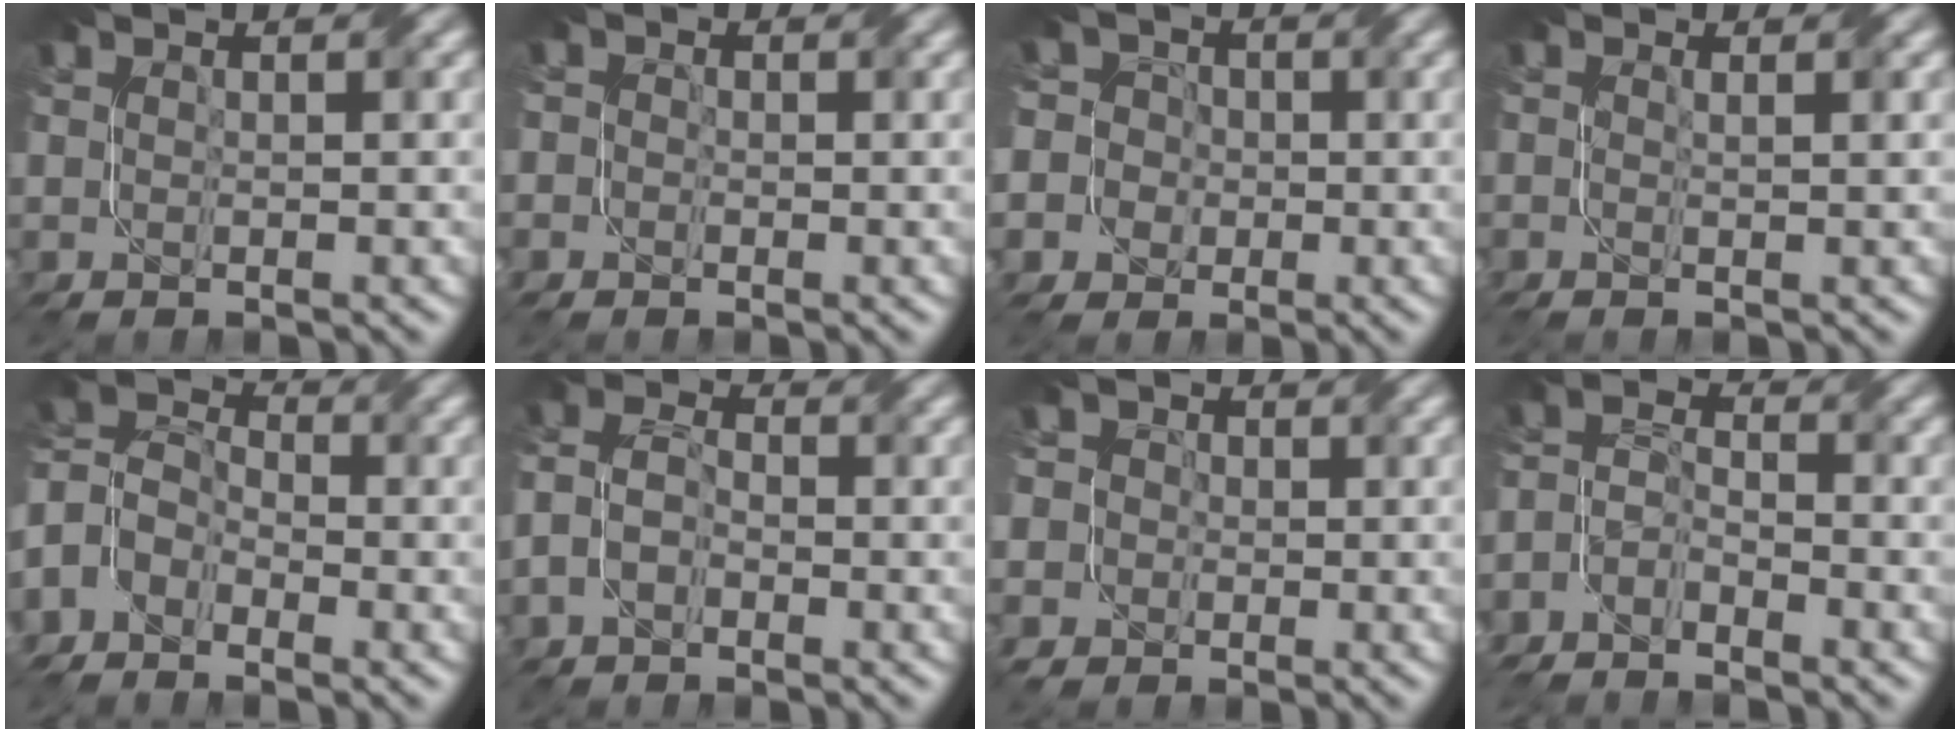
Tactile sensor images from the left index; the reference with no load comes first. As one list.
[{"total": 1.9, "force": [-0.1, 1.8, 0.6], "torque": [-0.001, 0.004, -0.015]}, {"total": 8.6, "force": [-2.1, 8.0, 2.4], "torque": [-0.065, 0.018, -0.072]}, {"total": 1.3, "force": [0.4, 0.5, 1.1], "torque": [-0.010, 0.002, -0.004]}, {"total": 5.1, "force": [-2.9, 3.4, 2.4], "torque": [-0.052, 0.008, -0.063]}, {"total": 3.3, "force": [-1.2, 2.4, 1.9], "torque": [-0.044, 0.006, -0.032]}, {"total": 7.4, "force": [-0.1, 6.9, 2.6], "torque": [-0.067, 0.020, -0.044]}, {"total": 3.6, "force": [-2.8, 1.6, 1.6], "torque": [-0.034, -0.002, -0.064]}]